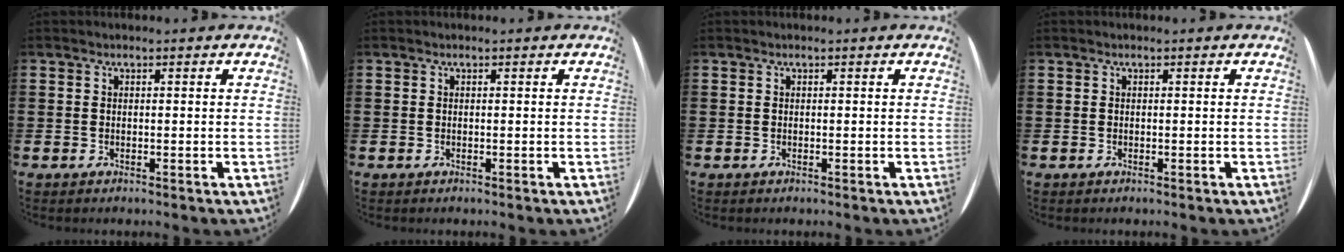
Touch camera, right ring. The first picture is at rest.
{"total": 0.0}
{"total": 0.0}
{"total": 0.0}